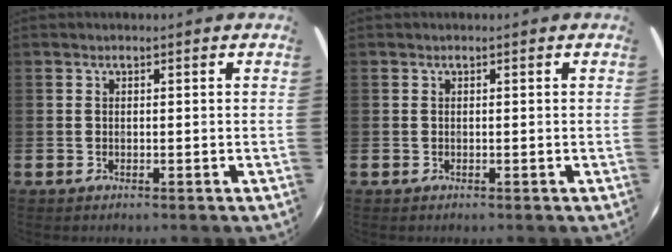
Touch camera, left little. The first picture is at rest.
{"total": 0.0}